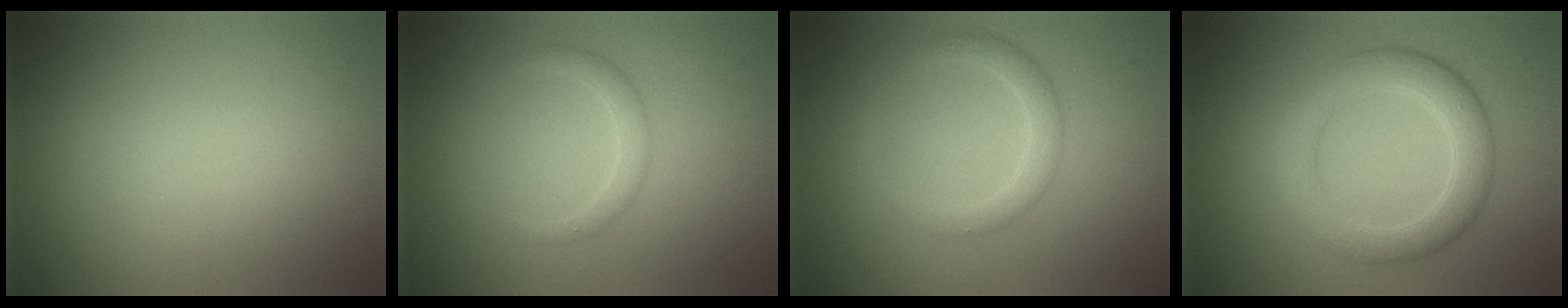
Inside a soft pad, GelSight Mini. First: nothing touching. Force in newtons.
{"total": 1.5, "press": 1.5, "slide": 0.2}
{"total": 2.1, "press": 2.1, "slide": 0.0}
{"total": 4.5, "press": 4.5, "slide": 0.0}